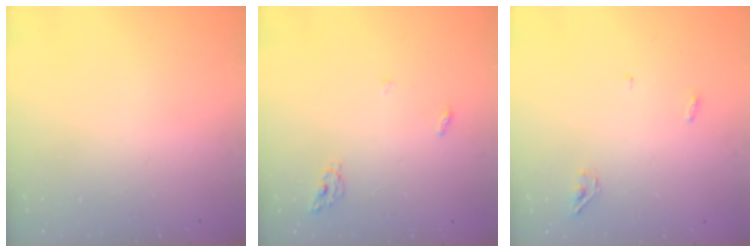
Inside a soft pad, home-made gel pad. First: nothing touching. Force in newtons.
{"total": 5.0, "press": 5.0, "slide": 0.3}
{"total": 3.4, "press": 3.3, "slide": 1.0}